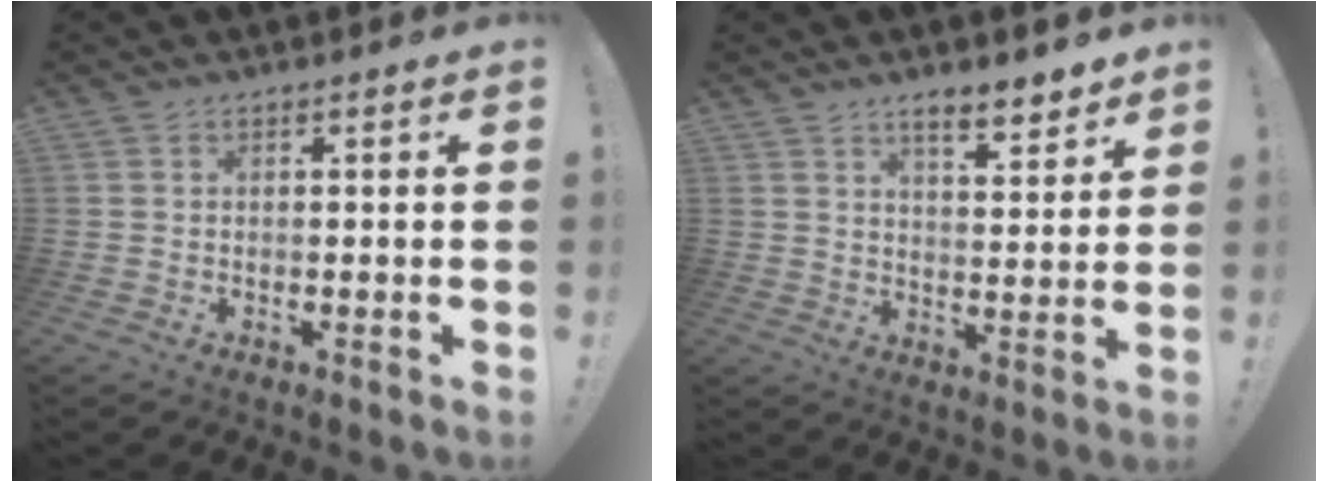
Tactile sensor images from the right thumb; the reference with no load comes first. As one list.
[{"total": 7.3, "force": [5.8, 1.7, 4.0], "torque": [-0.050, -0.037, 0.100]}]